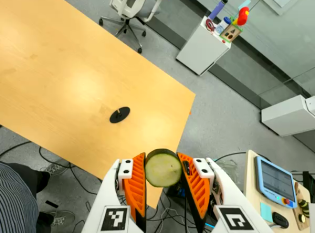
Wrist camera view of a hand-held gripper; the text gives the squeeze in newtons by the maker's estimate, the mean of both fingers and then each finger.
{"total": 9.8, "left": 9.4, "right": 10.1}